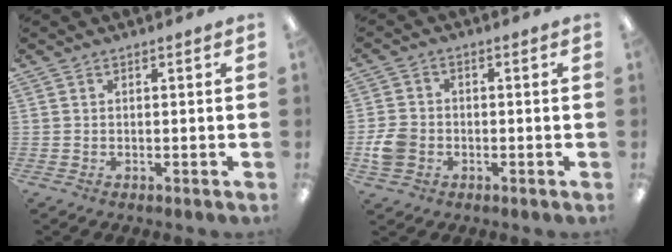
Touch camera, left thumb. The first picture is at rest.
{"total": 6.2, "force": [-1.8, 4.9, 3.3], "torque": [-0.056, 0.011, -0.032]}